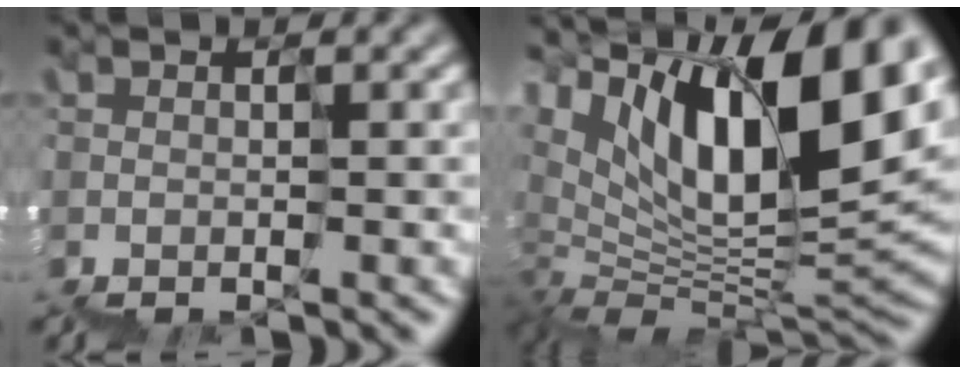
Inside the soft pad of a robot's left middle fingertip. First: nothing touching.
{"total": 14.8, "force": [8.2, 6.3, 10.6], "torque": [-0.169, 0.030, 0.155]}